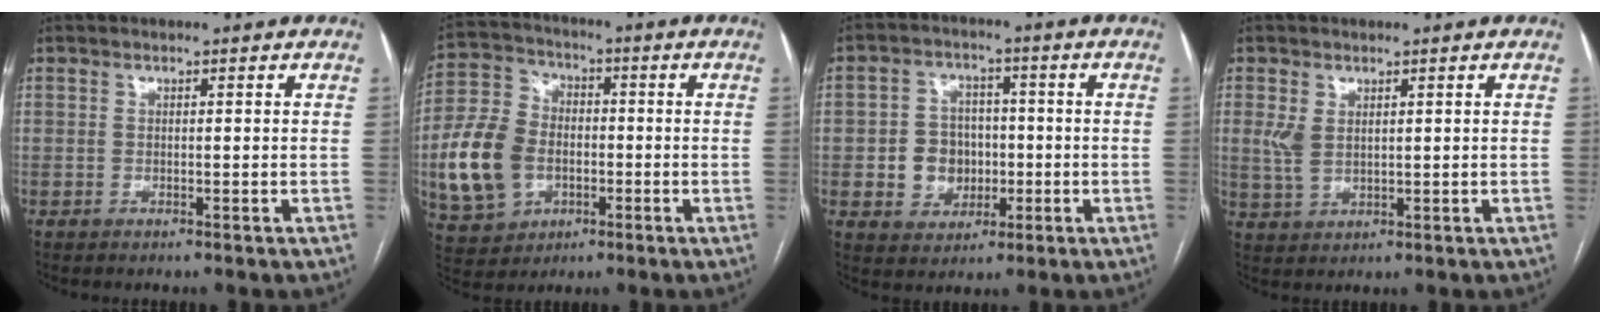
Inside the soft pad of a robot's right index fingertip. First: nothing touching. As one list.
[{"total": 12.7, "force": [-2.6, 9.7, 7.7], "torque": [-0.196, 0.020, -0.042]}, {"total": 7.3, "force": [-1.0, 6.4, 3.3], "torque": [-0.062, 0.020, -0.009]}, {"total": 3.7, "force": [1.0, 2.3, 2.7], "torque": [-0.065, 0.007, 0.031]}]